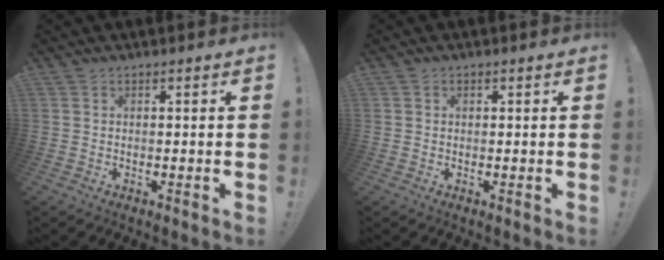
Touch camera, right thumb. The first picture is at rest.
{"total": 0.6, "force": [0.2, 0.5, 0.2], "torque": [0.002, 0.000, 0.001]}